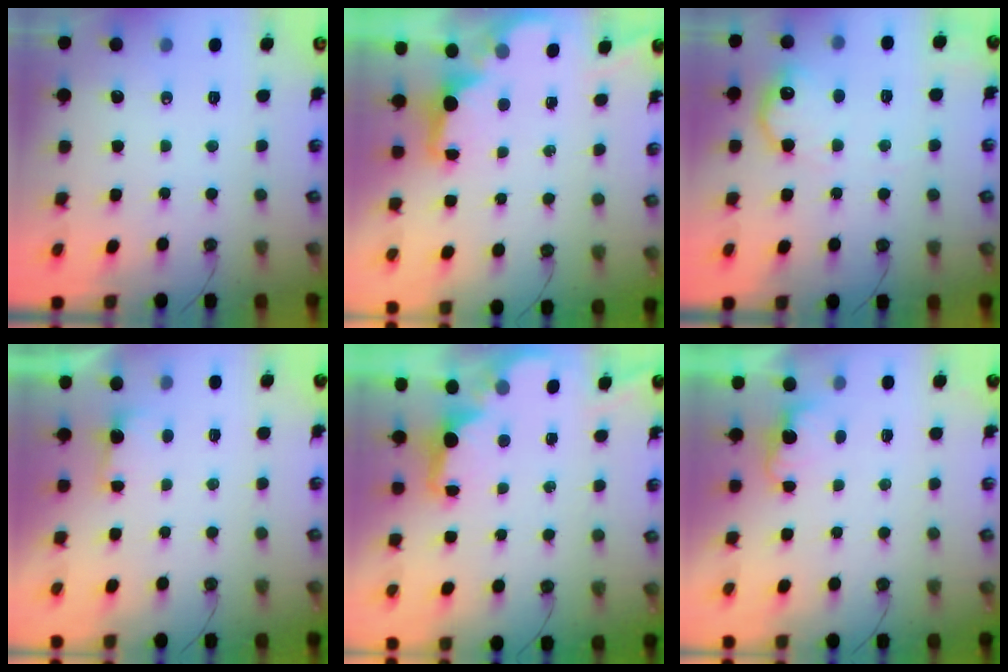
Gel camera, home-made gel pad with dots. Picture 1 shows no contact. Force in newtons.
{"total": 2.1, "press": 1.9, "slide": 0.8}
{"total": 12.2, "press": 12.1, "slide": 0.6}
{"total": 0.8, "press": 0.4, "slide": 0.7}
{"total": 1.8, "press": 1.7, "slide": 0.7}
{"total": 1.4, "press": 1.2, "slide": 0.7}